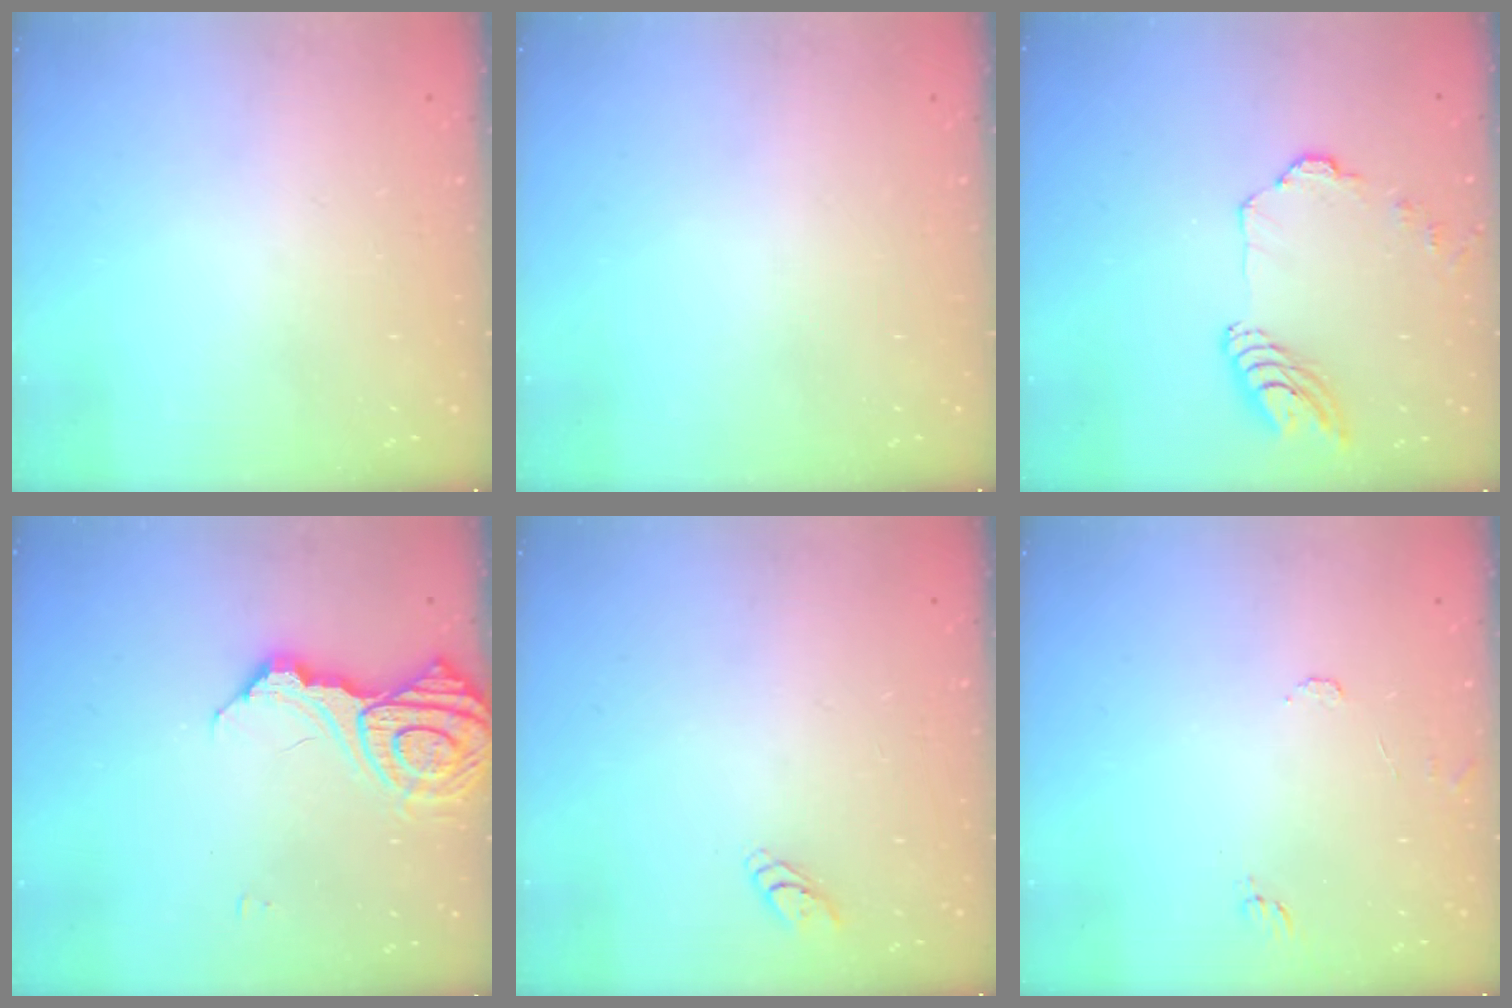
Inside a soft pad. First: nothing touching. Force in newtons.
{"total": 0.0}
{"total": 10.8, "press": 10.7, "slide": 1.1}
{"total": 15.4, "press": 15.3, "slide": 1.5}
{"total": 2.8, "press": 2.8, "slide": 0.3}
{"total": 5.6, "press": 5.6, "slide": 0.5}